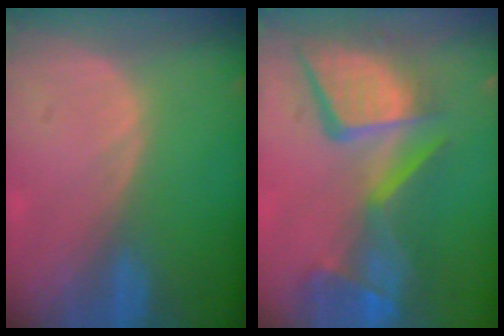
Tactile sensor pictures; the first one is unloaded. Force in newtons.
{"total": 14.0, "press": 11.3, "slide": 8.2}